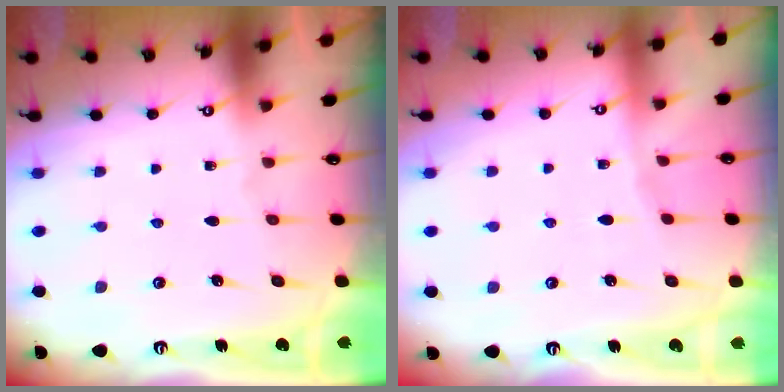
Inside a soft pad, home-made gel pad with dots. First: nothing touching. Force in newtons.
{"total": 3.0, "press": 2.9, "slide": 0.6}